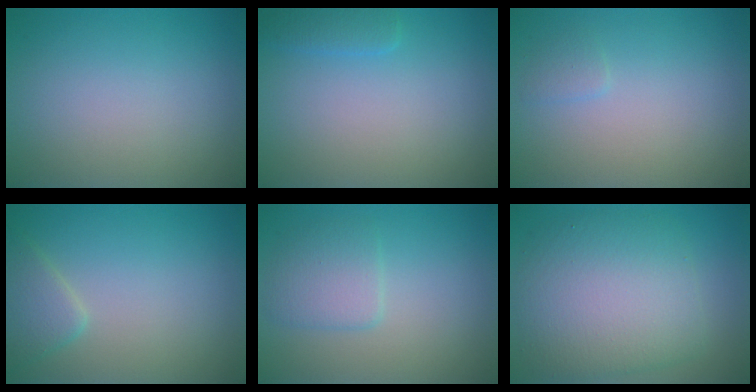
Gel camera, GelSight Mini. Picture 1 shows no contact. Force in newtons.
{"total": 1.4, "press": 1.4, "slide": 0.2}
{"total": 0.7, "press": 0.7, "slide": 0.1}
{"total": 2.3, "press": 2.3, "slide": 0.1}
{"total": 2.5, "press": 2.5, "slide": 0.1}
{"total": 8.2, "press": 8.2, "slide": 0.3}